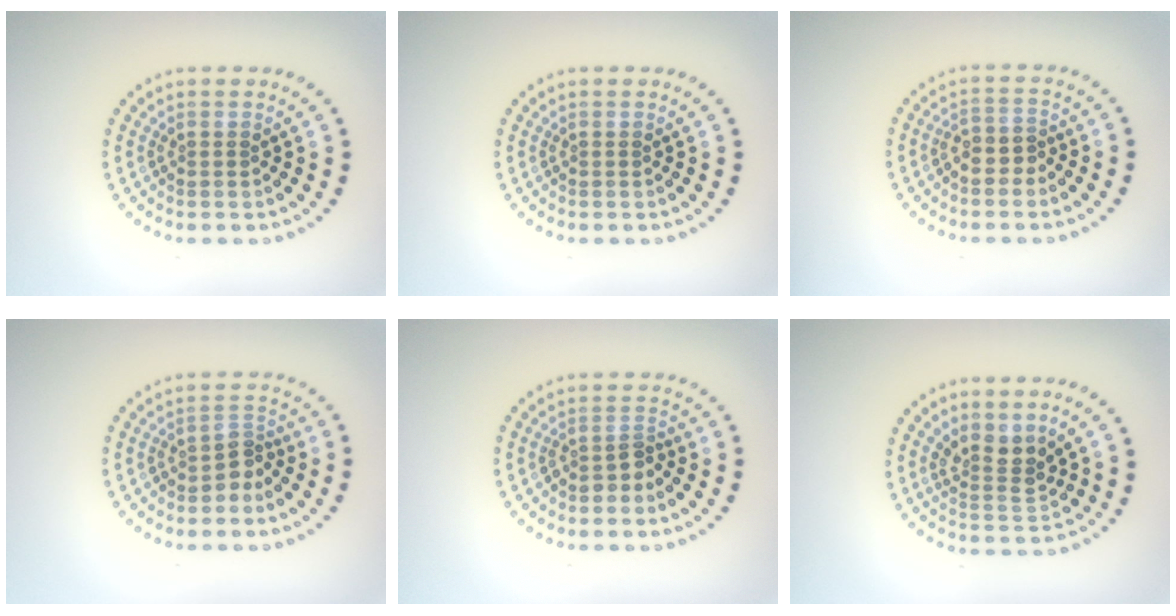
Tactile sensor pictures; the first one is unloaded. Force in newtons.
{"total": 0.0}
{"total": 1.6, "press": 1.4, "slide": 0.7}
{"total": 2.1, "press": 1.5, "slide": 1.4}
{"total": 1.8, "press": 1.3, "slide": 1.2}
{"total": 2.8, "press": 2.1, "slide": 1.9}